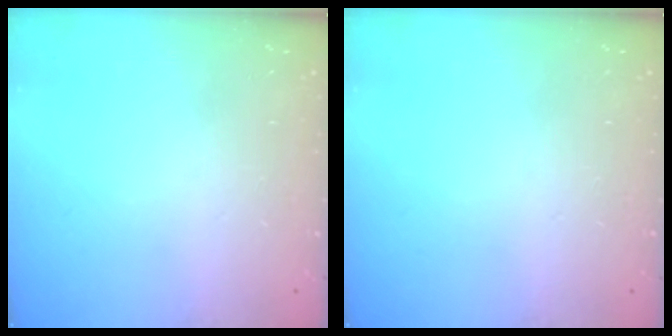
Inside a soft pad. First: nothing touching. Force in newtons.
{"total": 0.0}